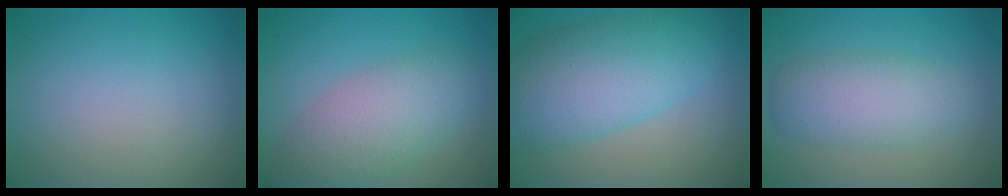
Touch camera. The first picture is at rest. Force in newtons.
{"total": 5.7, "press": 5.7, "slide": 0.5}
{"total": 9.1, "press": 9.1, "slide": 0.0}
{"total": 4.6, "press": 4.6, "slide": 0.1}